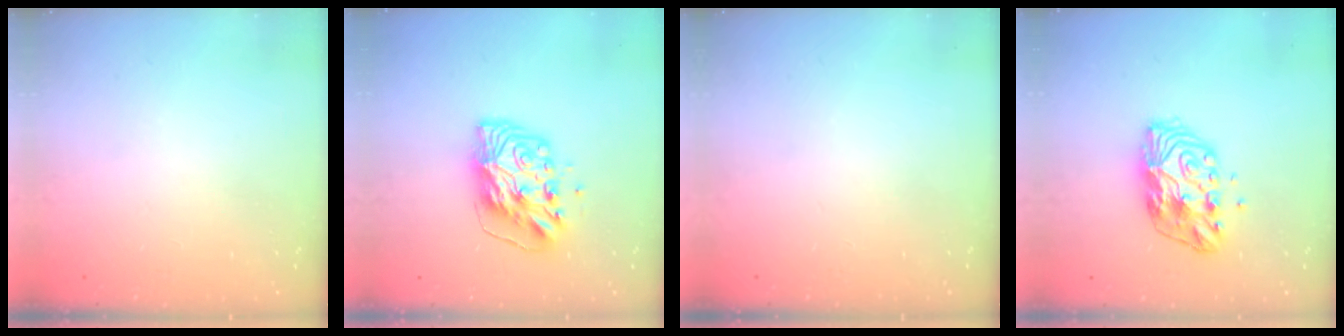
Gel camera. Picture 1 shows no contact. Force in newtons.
{"total": 10.0, "press": 9.9, "slide": 1.3}
{"total": 0.0}
{"total": 10.7, "press": 10.6, "slide": 0.7}